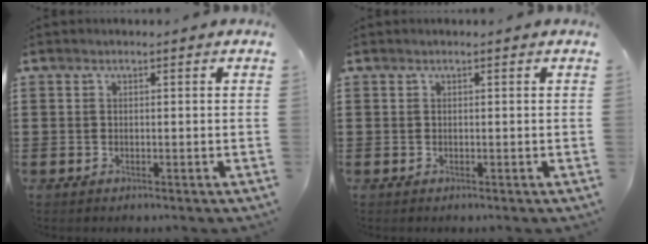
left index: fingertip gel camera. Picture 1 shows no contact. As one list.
[{"total": 0.0}]